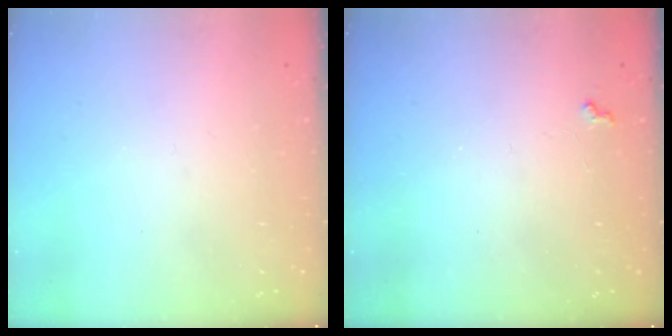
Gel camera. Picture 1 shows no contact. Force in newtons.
{"total": 4.1, "press": 4.0, "slide": 0.6}